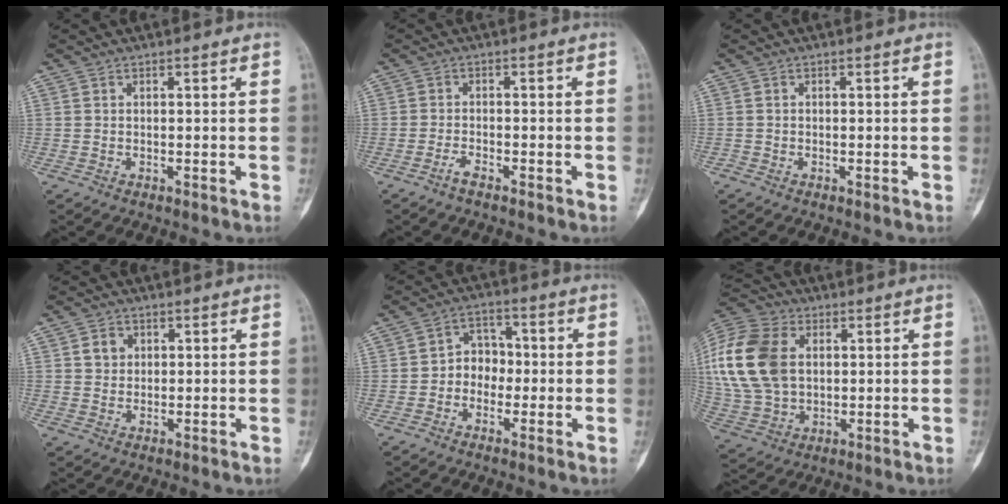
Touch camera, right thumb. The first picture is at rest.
{"total": 1.7, "force": [-1.4, 0.2, 0.8], "torque": [-0.028, 0.007, -0.032]}
{"total": 0.0}
{"total": 2.8, "force": [0.9, 2.5, 1.1], "torque": [-0.006, -0.002, 0.014]}
{"total": 6.0, "force": [-1.0, 4.9, 3.2], "torque": [-0.011, 0.024, -0.031]}
{"total": 21.2, "force": [3.9, 14.8, 14.7], "torque": [-0.325, 0.007, 0.078]}